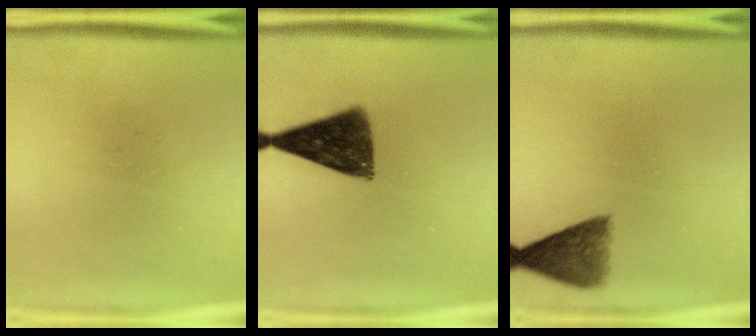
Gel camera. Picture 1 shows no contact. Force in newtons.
{"total": 10.9}
{"total": 5.7}